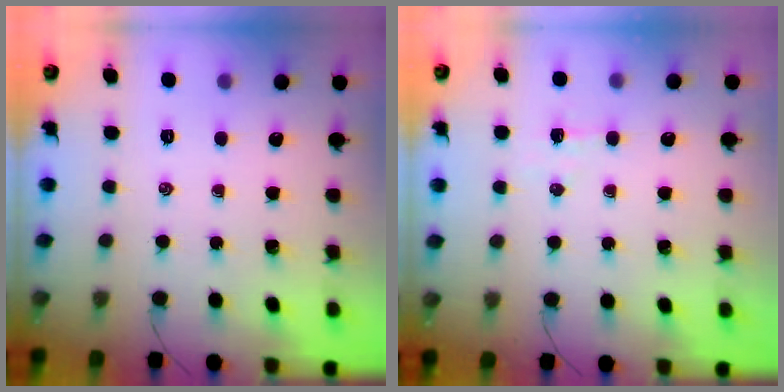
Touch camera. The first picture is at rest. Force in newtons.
{"total": 3.6, "press": 3.5, "slide": 0.9}